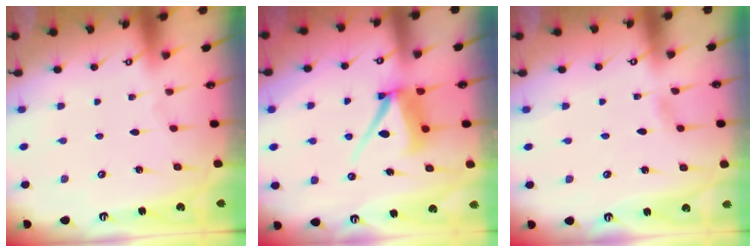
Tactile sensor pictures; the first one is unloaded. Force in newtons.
{"total": 9.3, "press": 9.2, "slide": 1.0}
{"total": 2.1, "press": 2.1, "slide": 0.3}